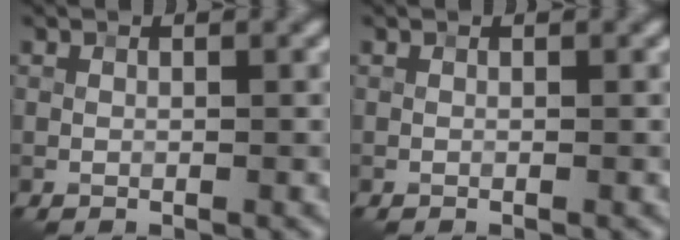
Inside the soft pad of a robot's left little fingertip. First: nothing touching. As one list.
[{"total": 0.0}]